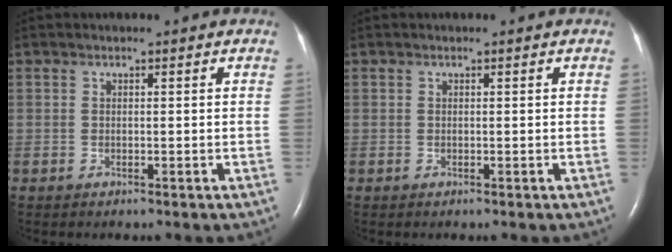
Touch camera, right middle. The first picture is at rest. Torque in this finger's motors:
{"motor_torque": [0.00, -0.01, 0.00, 0.00]}